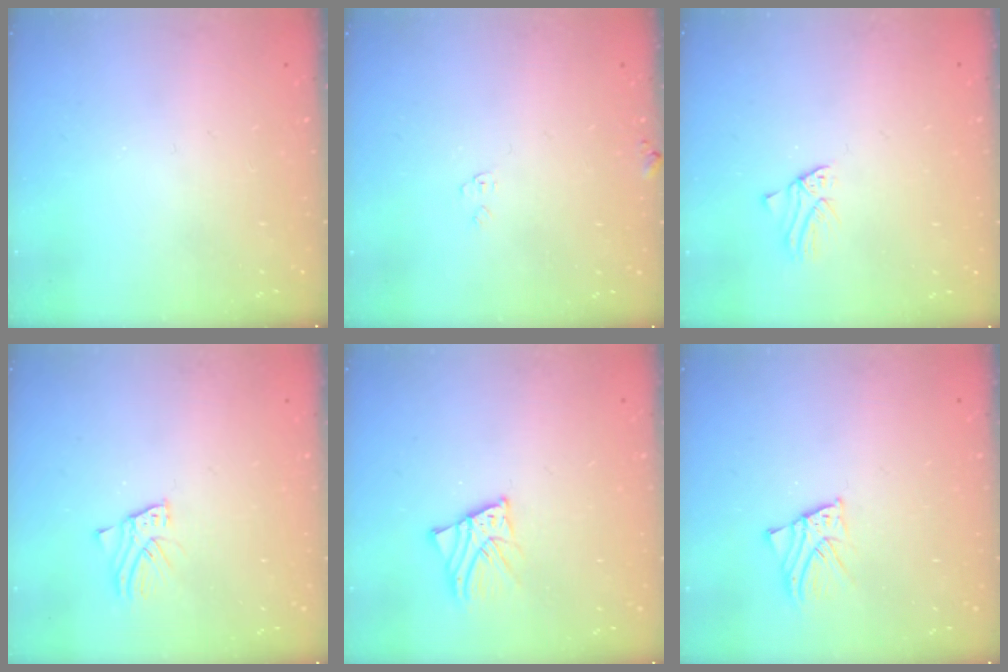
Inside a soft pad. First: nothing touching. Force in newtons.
{"total": 4.4, "press": 4.4, "slide": 0.1}
{"total": 1.1, "press": 1.1, "slide": 0.2}
{"total": 3.8, "press": 3.8, "slide": 0.2}
{"total": 3.4, "press": 3.4, "slide": 0.3}
{"total": 2.5, "press": 2.5, "slide": 0.1}